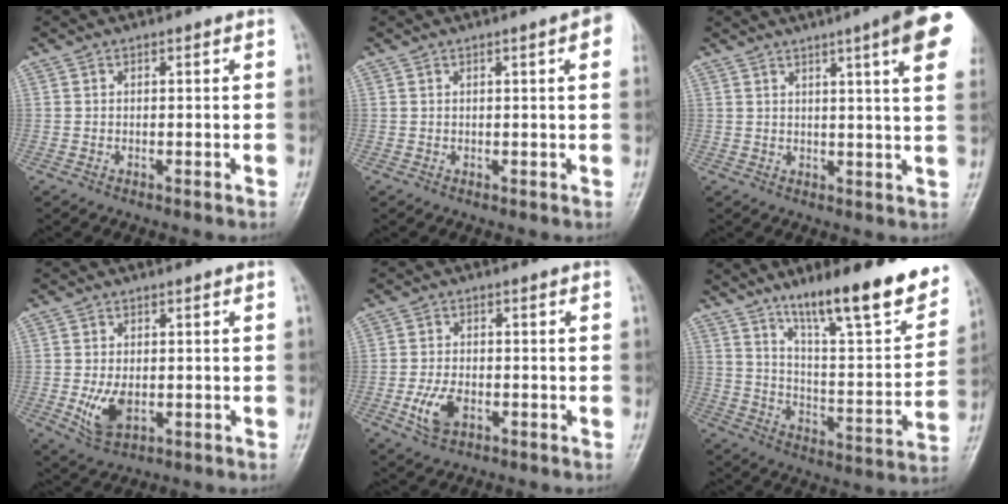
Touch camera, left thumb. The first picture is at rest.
{"total": 4.8, "force": [1.9, 0.4, 4.3], "torque": [-0.046, 0.004, 0.019]}
{"total": 14.3, "force": [7.4, 1.4, 12.1], "torque": [-0.143, -0.017, 0.080]}
{"total": 5.5, "force": [-0.6, 3.2, 4.5], "torque": [-0.089, -0.010, 0.000]}
{"total": 4.9, "force": [-1.6, 2.8, 3.7], "torque": [-0.081, 0.003, -0.028]}
{"total": 21.3, "force": [14.6, 4.2, 14.9], "torque": [-0.192, -0.071, 0.235]}